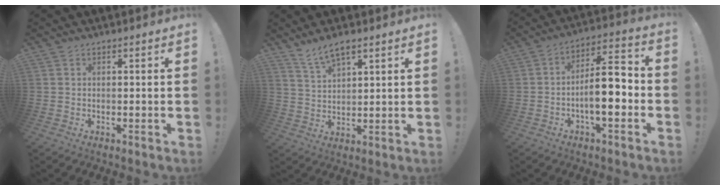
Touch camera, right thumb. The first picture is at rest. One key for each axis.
{"total": 6.5, "fx": 5.0, "fy": 1.8, "fz": 3.8, "tx": -0.074, "ty": -0.021, "tz": 0.092}
{"total": 12.5, "fx": -3.1, "fy": 4.2, "fz": 11.4, "tx": -0.184, "ty": 0.010, "tz": -0.056}